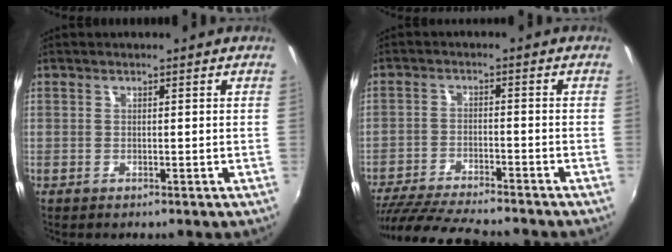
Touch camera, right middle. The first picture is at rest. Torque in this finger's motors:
{"motor_torque": [1.07, -1.07, 0.22, 0.08]}